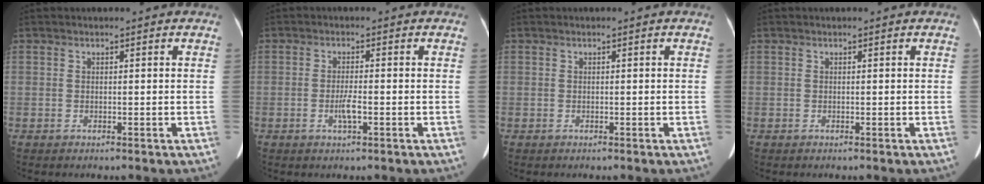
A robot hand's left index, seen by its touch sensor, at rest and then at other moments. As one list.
[{"total": 2.4, "force": [-0.8, 0.3, 2.2], "torque": [-0.048, -0.002, -0.015]}, {"total": 0.0}, {"total": 0.0}]